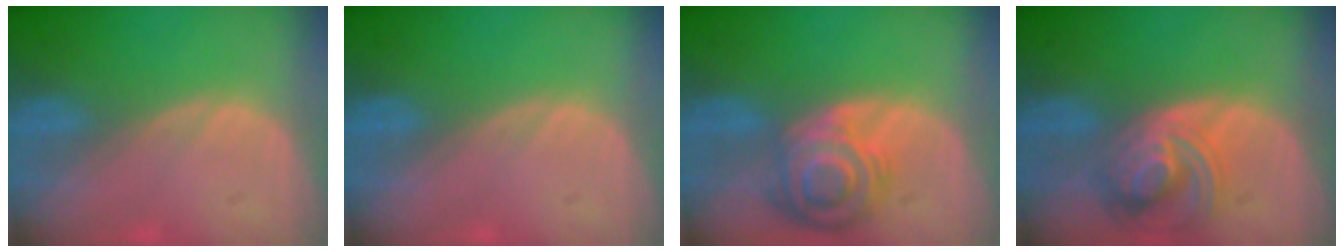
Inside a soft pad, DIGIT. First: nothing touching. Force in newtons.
{"total": 0.0}
{"total": 8.4, "press": 7.4, "slide": 3.9}
{"total": 7.4, "press": 6.7, "slide": 3.2}